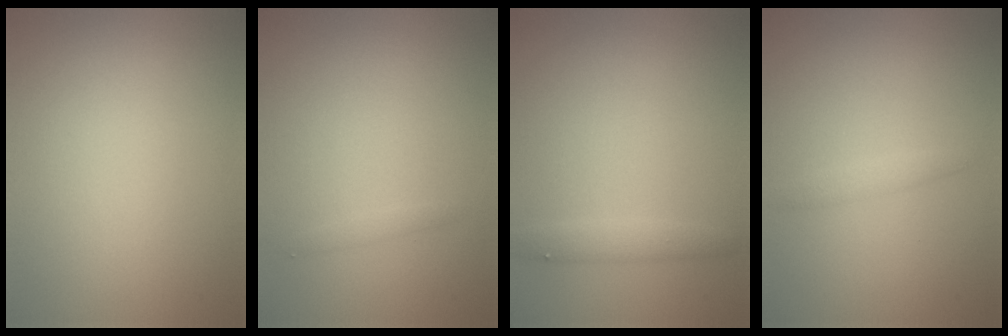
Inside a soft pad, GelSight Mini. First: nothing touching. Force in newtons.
{"total": 0.6, "press": 0.6, "slide": 0.0}
{"total": 1.5, "press": 1.5, "slide": 0.1}
{"total": 0.5, "press": 0.5, "slide": 0.1}